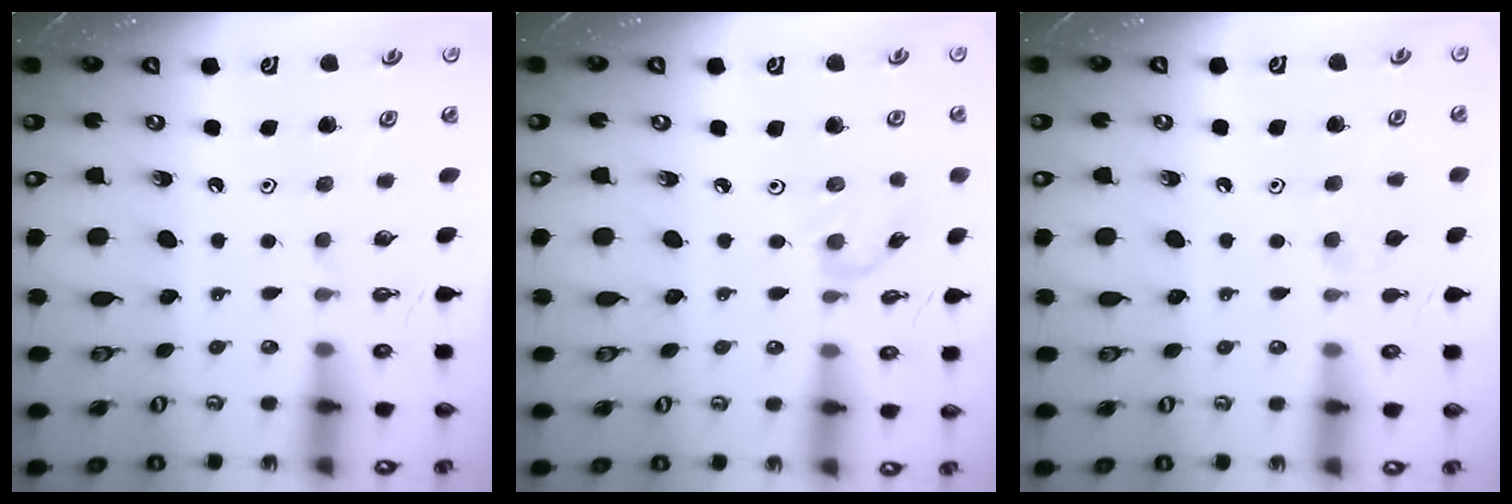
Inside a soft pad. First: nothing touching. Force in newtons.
{"total": 2.0, "press": 2.0, "slide": 0.3}
{"total": 4.2, "press": 4.1, "slide": 0.5}